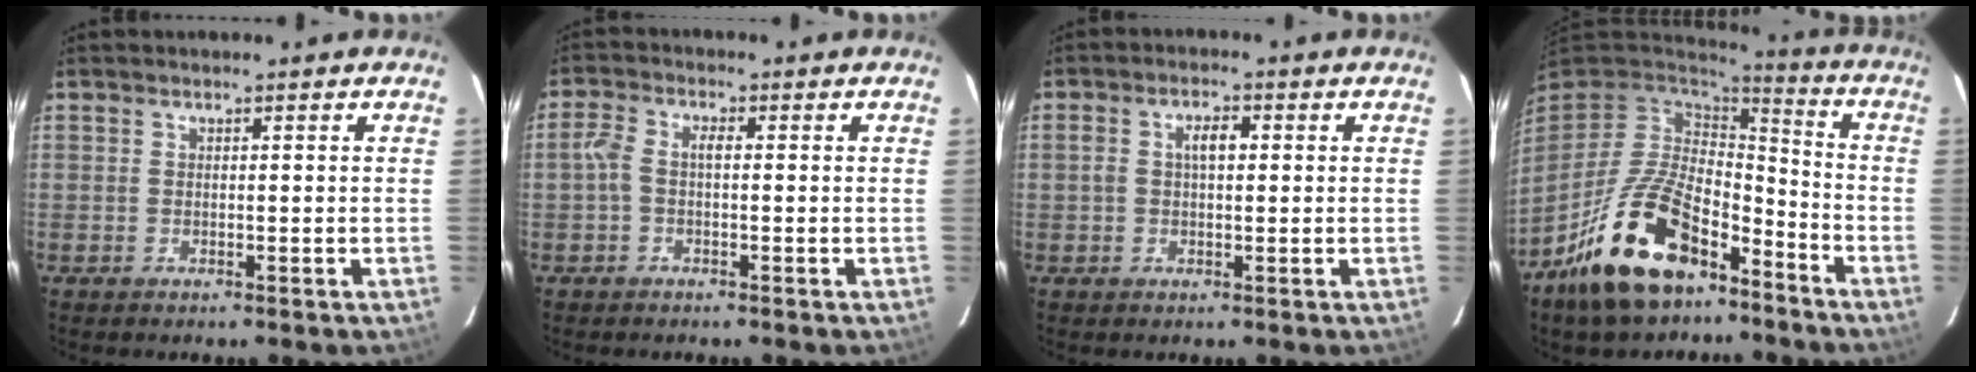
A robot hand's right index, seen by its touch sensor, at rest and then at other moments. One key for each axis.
{"total": 3.4, "fx": -0.4, "fy": 1.7, "fz": 2.9, "tx": -0.061, "ty": 0.010, "tz": -0.010}
{"total": 3.5, "fx": 0.5, "fy": 1.8, "fz": 2.9, "tx": -0.053, "ty": 0.011, "tz": 0.009}
{"total": 20.0, "fx": -12.0, "fy": 10.0, "fz": 12.5, "tx": -0.258, "ty": -0.008, "tz": -0.203}